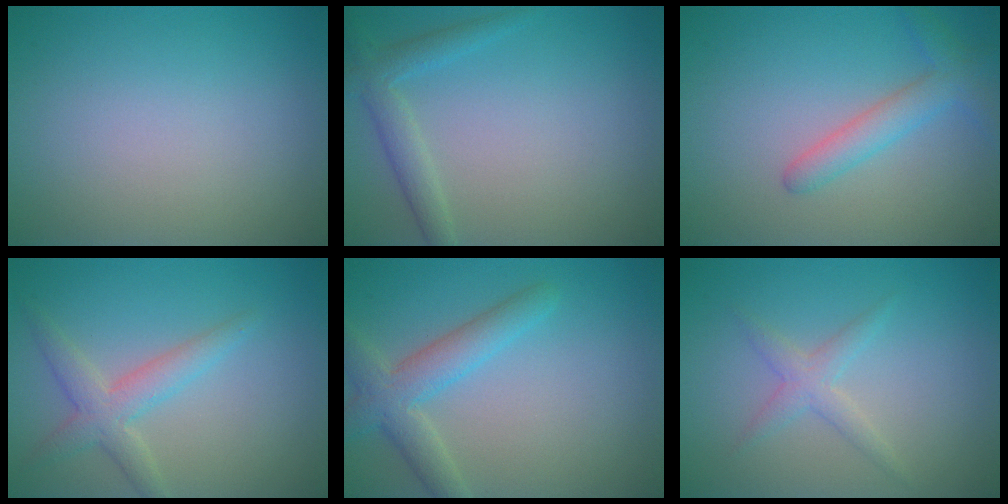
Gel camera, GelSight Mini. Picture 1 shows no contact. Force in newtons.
{"total": 2.4, "press": 2.4, "slide": 0.2}
{"total": 2.8, "press": 2.7, "slide": 0.2}
{"total": 3.1, "press": 3.1, "slide": 0.4}
{"total": 4.1, "press": 4.1, "slide": 0.2}
{"total": 1.8, "press": 1.8, "slide": 0.1}